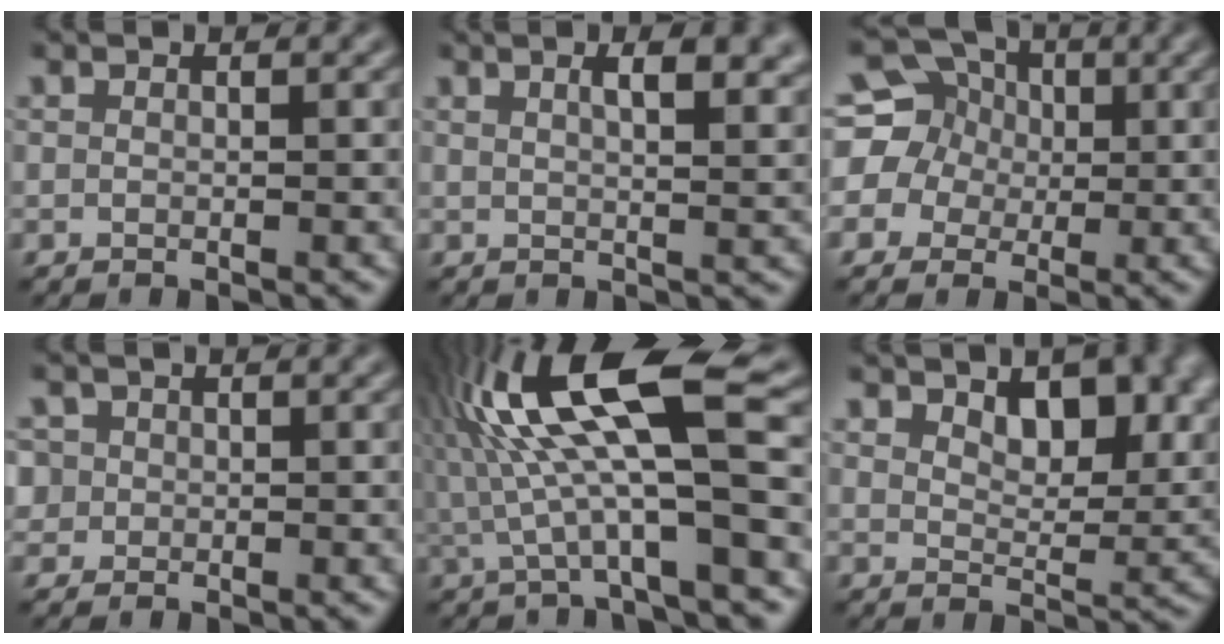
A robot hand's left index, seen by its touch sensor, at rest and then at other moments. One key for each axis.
{"total": 6.6, "fx": 3.1, "fy": 2.9, "fz": 5.1, "tx": -0.034, "ty": 0.027, "tz": 0.020}
{"total": 9.4, "fx": 2.3, "fy": 8.4, "fz": 3.5, "tx": -0.097, "ty": 0.040, "tz": 0.026}
{"total": 2.3, "fx": 0.5, "fy": 2.2, "fz": 0.6, "tx": -0.015, "ty": 0.007, "tz": 0.012}
{"total": 12.0, "fx": 1.1, "fy": 2.6, "fz": 11.7, "tx": -0.224, "ty": 0.020, "tz": 0.021}
{"total": 6.2, "fx": 3.3, "fy": 3.2, "fz": 4.2, "tx": -0.070, "ty": -0.010, "tz": 0.051}